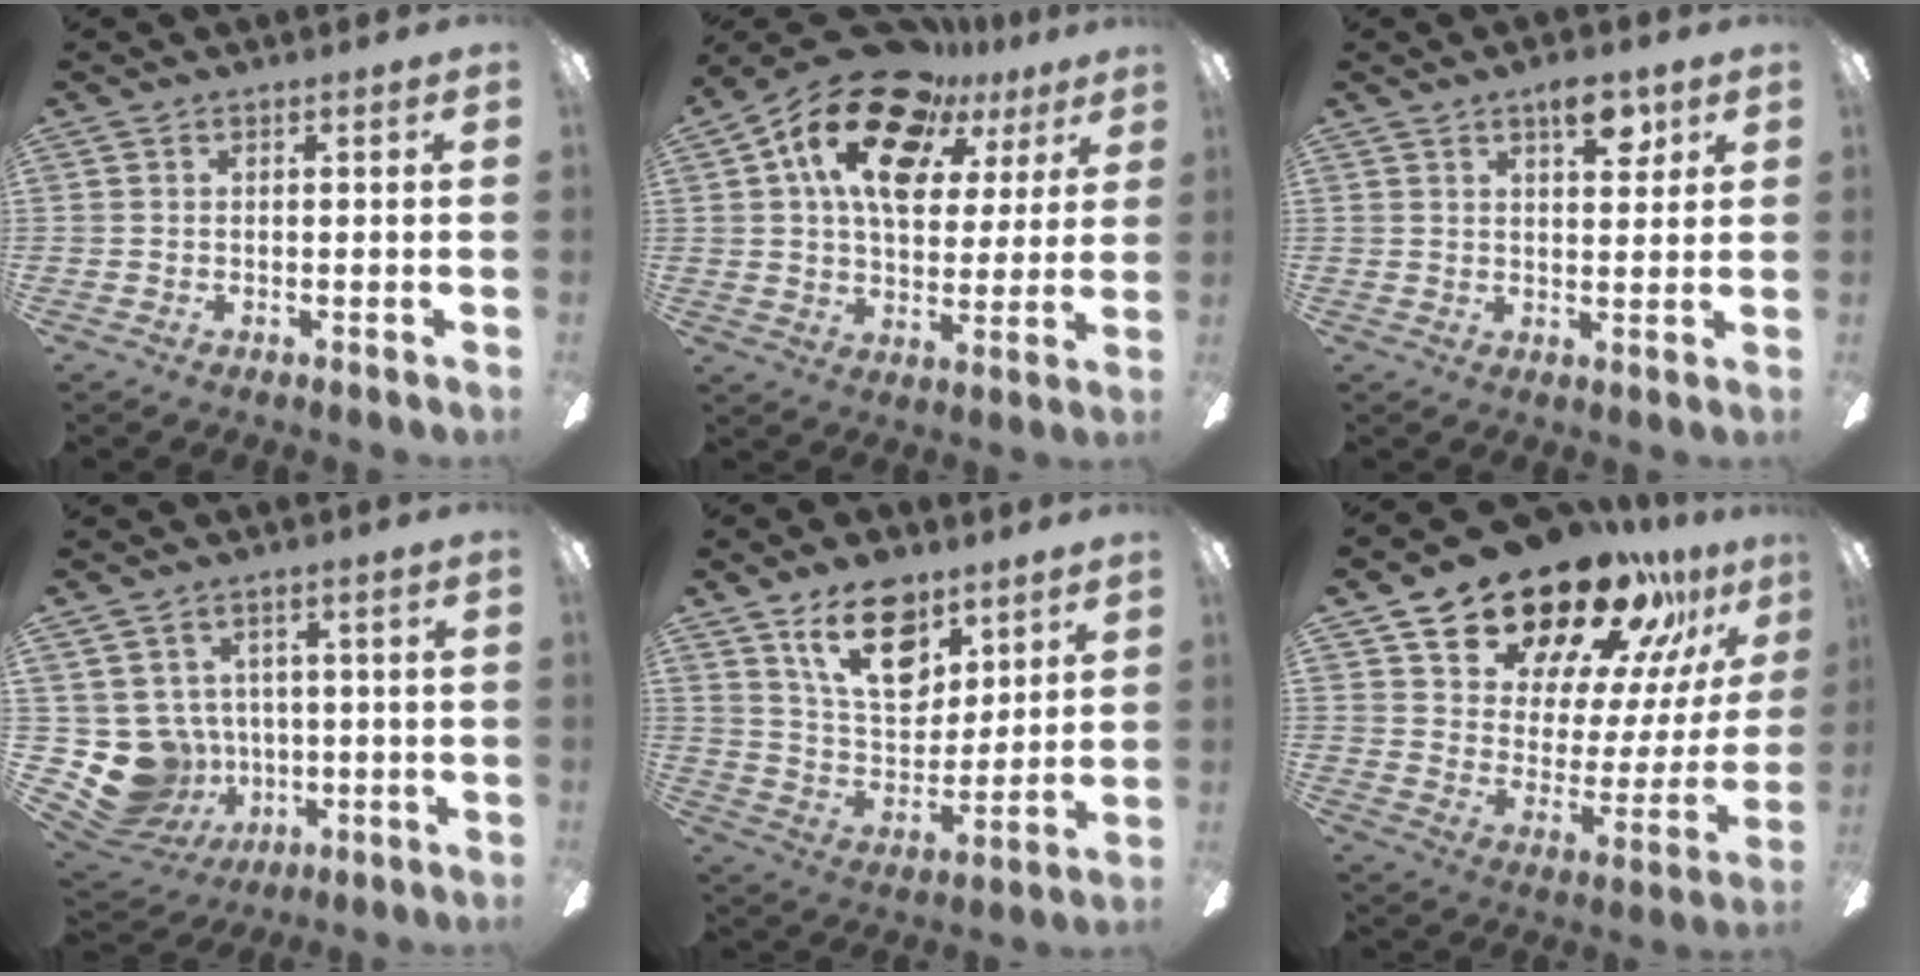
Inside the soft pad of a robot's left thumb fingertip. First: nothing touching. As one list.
[{"total": 19.2, "force": [10.6, 11.3, 11.4], "torque": [-0.199, -0.043, 0.187]}, {"total": 6.6, "force": [3.8, 2.6, 4.7], "torque": [-0.052, -0.013, 0.057]}, {"total": 11.3, "force": [-2.0, 10.5, 3.9], "torque": [-0.128, 0.005, -0.026]}, {"total": 17.7, "force": [10.6, 10.0, 10.0], "torque": [-0.155, -0.042, 0.191]}, {"total": 23.3, "force": [18.8, 10.5, 8.9], "torque": [-0.146, -0.130, 0.336]}]